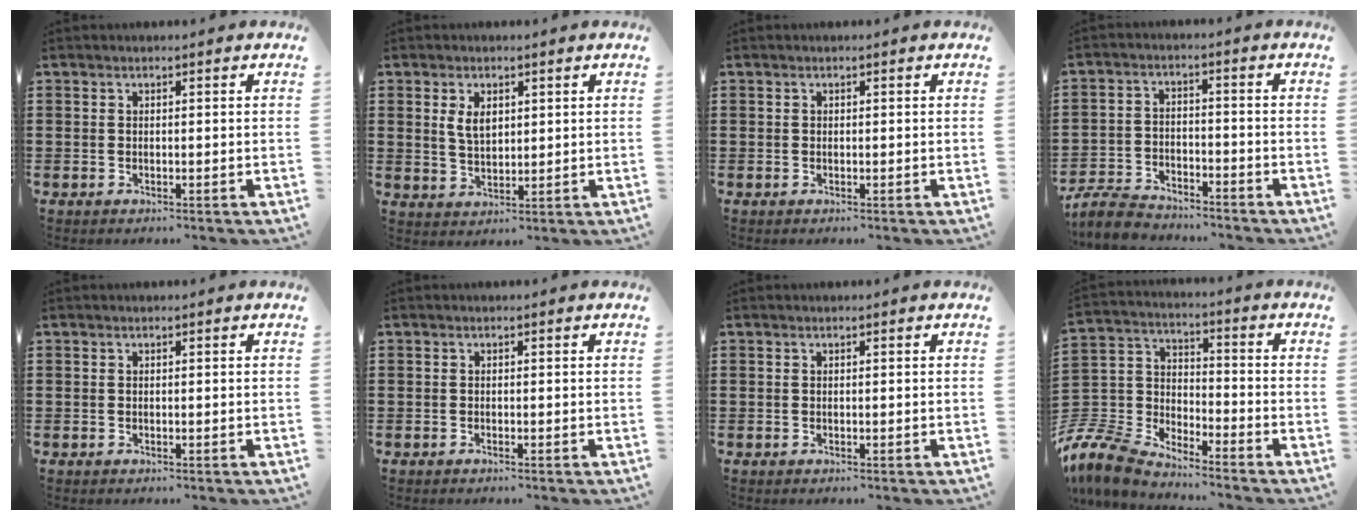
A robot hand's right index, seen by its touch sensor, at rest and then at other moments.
{"total": 3.7, "force": [1.3, 2.1, 2.8], "torque": [-0.052, 0.005, 0.021]}
{"total": 0.0}
{"total": 5.3, "force": [-5.1, 1.3, 1.0], "torque": [-0.037, 0.005, -0.105]}
{"total": 0.0}
{"total": 0.0}
{"total": 0.0}
{"total": 8.3, "force": [-7.8, 2.1, 1.5], "torque": [-0.080, -0.002, -0.170]}